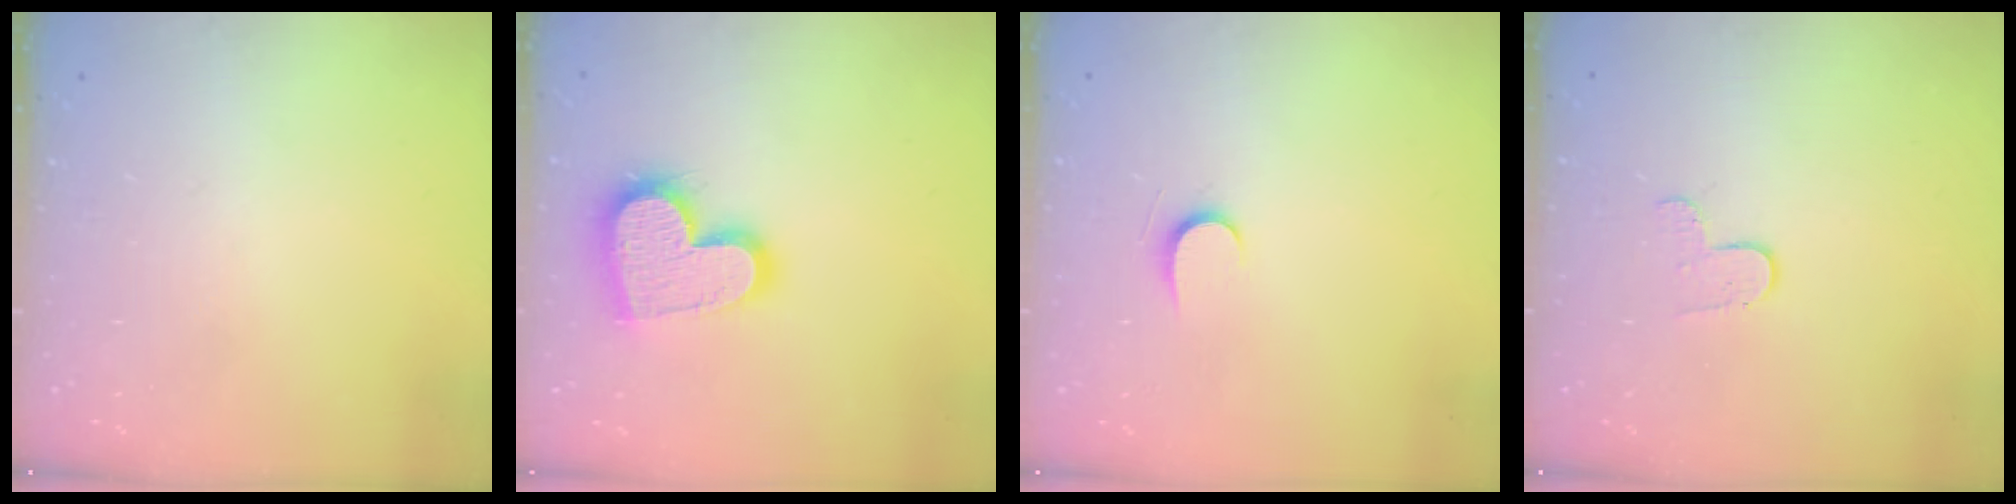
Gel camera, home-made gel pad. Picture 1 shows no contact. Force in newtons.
{"total": 17.2, "press": 17.1, "slide": 1.2}
{"total": 4.9, "press": 4.8, "slide": 0.5}
{"total": 4.4, "press": 4.4, "slide": 0.4}